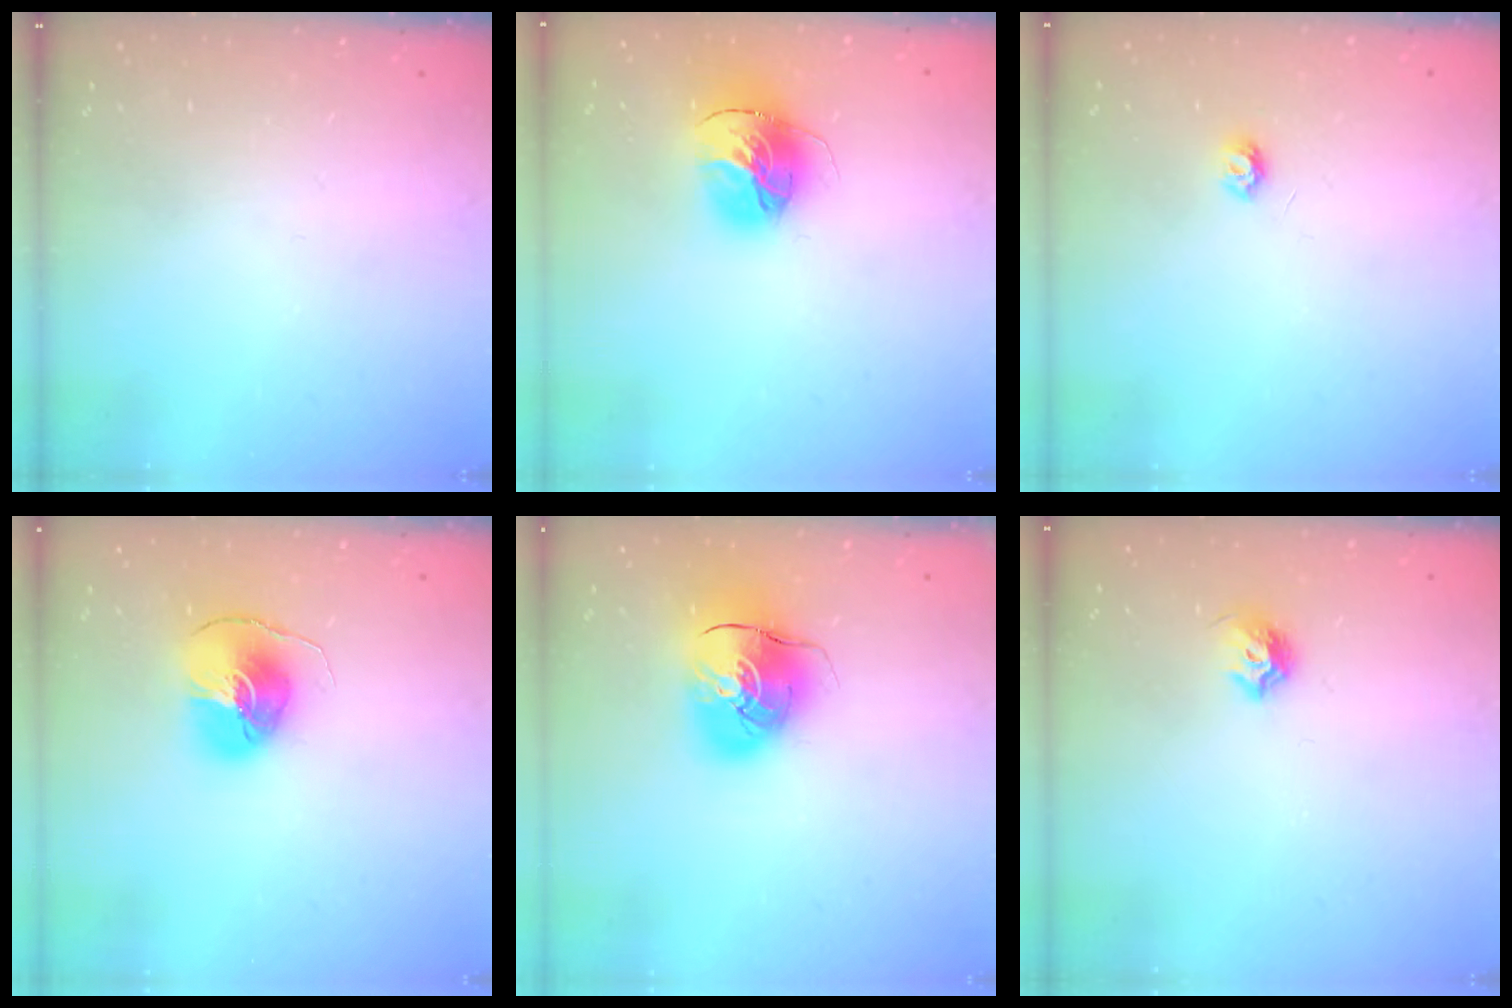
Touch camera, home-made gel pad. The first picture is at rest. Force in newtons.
{"total": 16.1, "press": 16.0, "slide": 1.7}
{"total": 3.9, "press": 3.9, "slide": 0.5}
{"total": 8.7, "press": 8.7, "slide": 0.6}
{"total": 11.4, "press": 11.3, "slide": 1.8}
{"total": 5.1, "press": 5.0, "slide": 1.0}